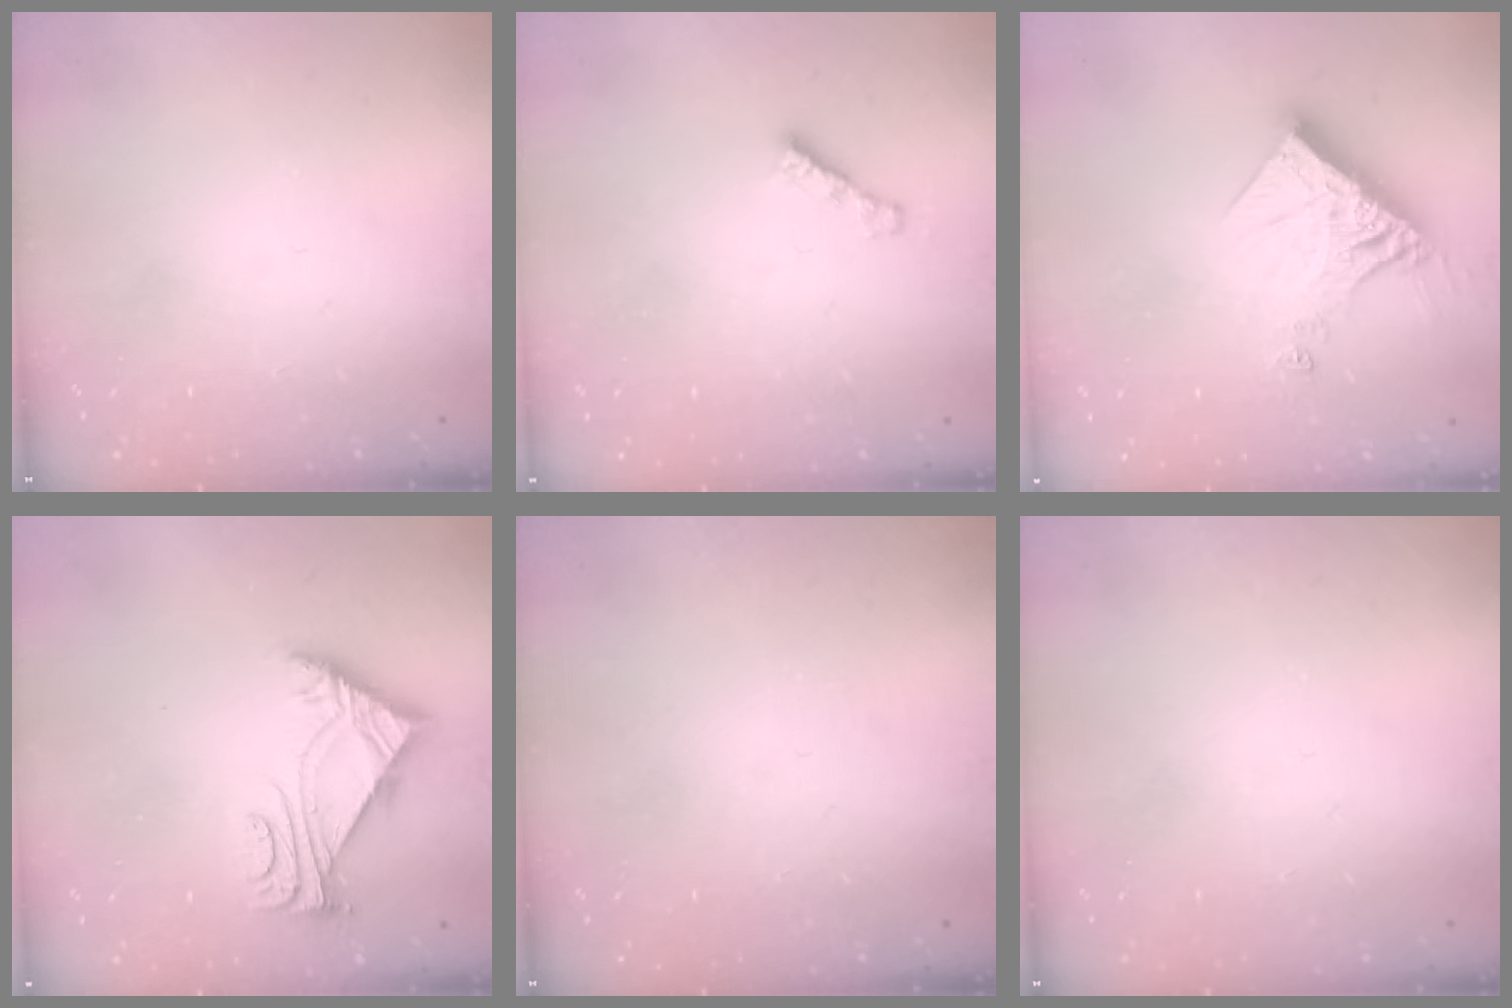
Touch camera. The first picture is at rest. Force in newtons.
{"total": 2.7, "press": 2.7, "slide": 0.3}
{"total": 14.4, "press": 14.3, "slide": 1.5}
{"total": 5.6, "press": 5.5, "slide": 1.2}
{"total": 0.0}
{"total": 0.0}